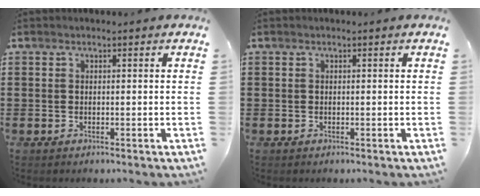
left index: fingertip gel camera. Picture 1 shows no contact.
{"total": 0.0}